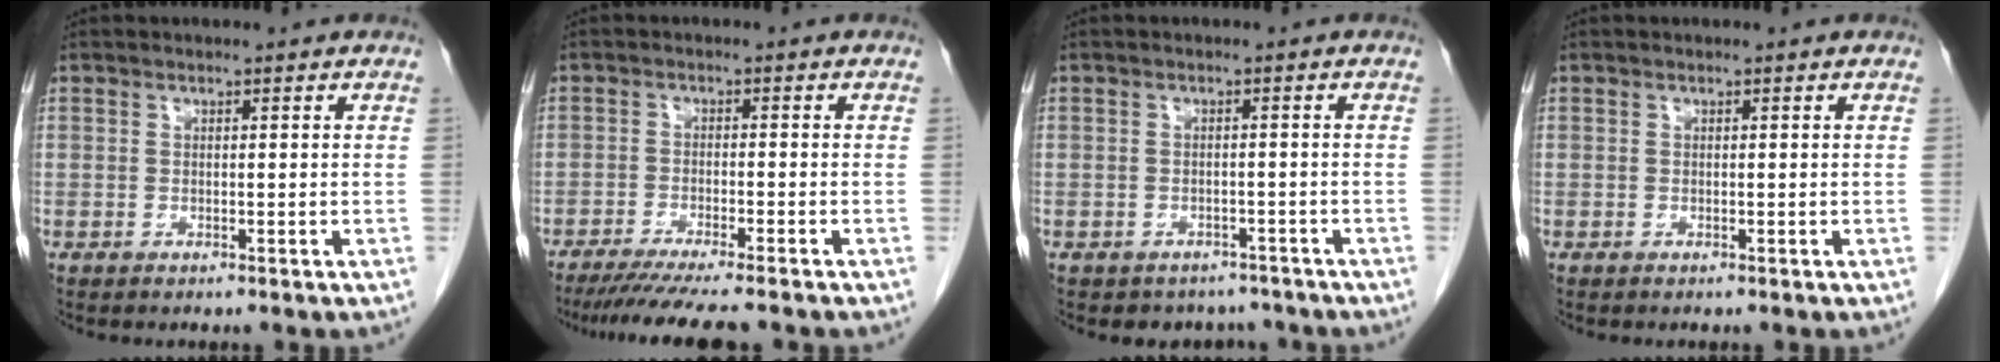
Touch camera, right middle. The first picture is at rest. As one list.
[{"total": 10.8, "force": [-9.2, -0.1, 5.6], "torque": [-0.068, -0.026, -0.140]}, {"total": 5.0, "force": [-4.3, 2.6, 0.1], "torque": [0.003, 0.010, -0.051]}, {"total": 0.0}]